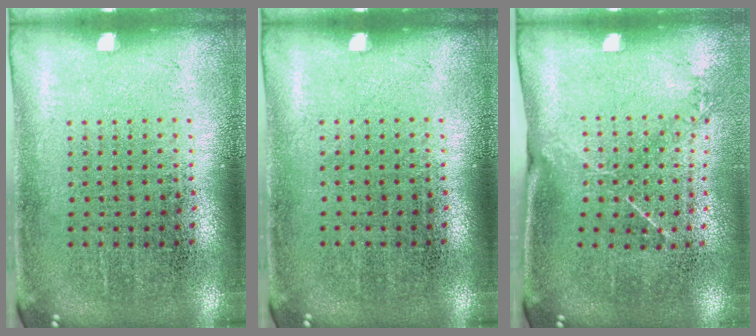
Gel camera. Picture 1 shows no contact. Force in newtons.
{"total": 0.0}
{"total": 1.5, "press": 1.0, "slide": 1.0}